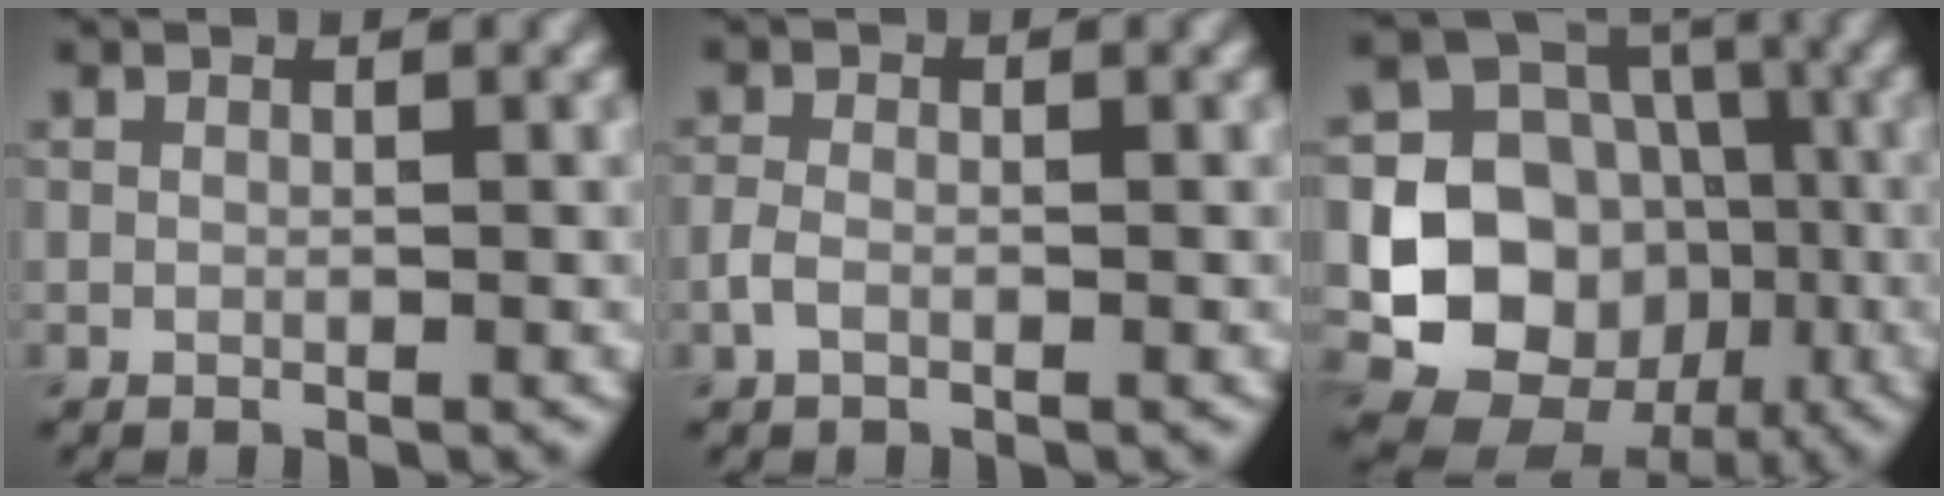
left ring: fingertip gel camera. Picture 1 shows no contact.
{"total": 1.4, "force": [-0.7, 0.7, 0.9], "torque": [-0.022, 0.001, -0.018]}
{"total": 12.6, "force": [-2.2, 11.1, 5.5], "torque": [-0.100, -0.016, -0.065]}